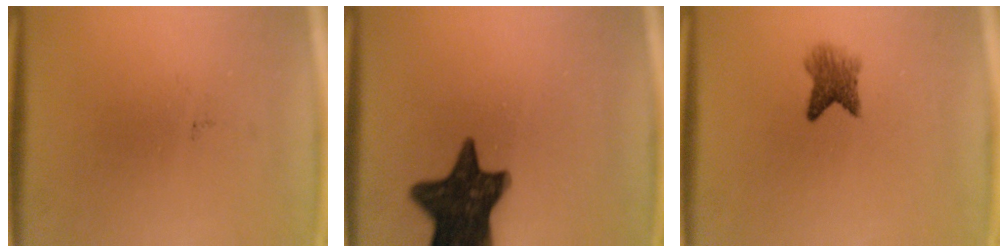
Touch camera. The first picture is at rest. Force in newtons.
{"total": 15.0}
{"total": 3.5}